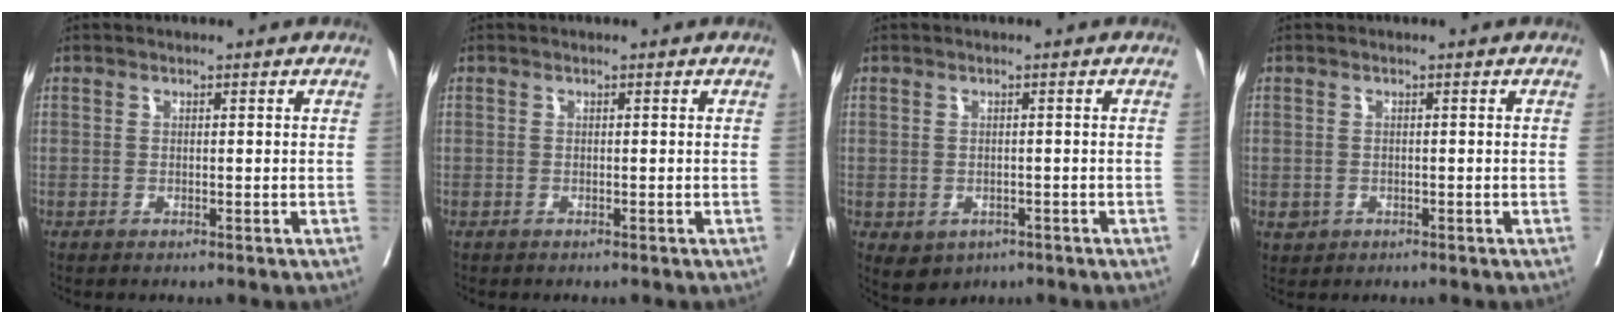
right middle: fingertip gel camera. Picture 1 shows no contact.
{"total": 0.0}
{"total": 4.0, "force": [-2.0, 3.1, 1.5], "torque": [-0.016, -0.001, -0.018]}
{"total": 1.4, "force": [-0.4, 1.3, 0.3], "torque": [-0.005, 0.003, 0.000]}